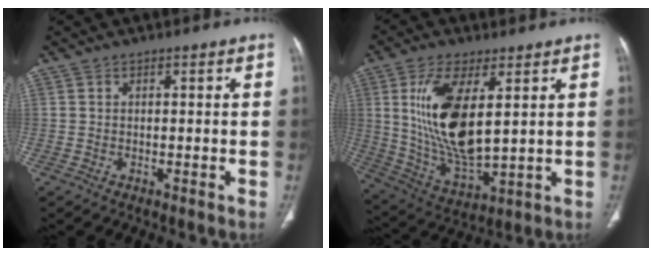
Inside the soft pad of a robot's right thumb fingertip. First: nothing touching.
{"total": 16.7, "force": [3.9, 6.9, 14.7], "torque": [-0.288, -0.028, 0.089]}